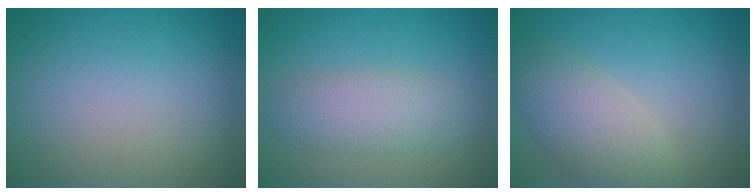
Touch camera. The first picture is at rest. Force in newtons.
{"total": 3.5, "press": 3.5, "slide": 0.1}
{"total": 4.7, "press": 4.7, "slide": 0.4}